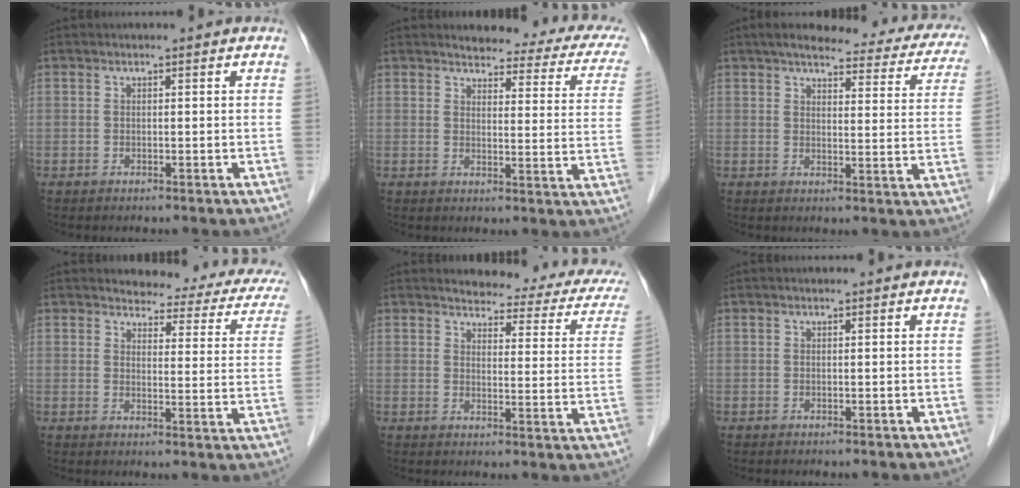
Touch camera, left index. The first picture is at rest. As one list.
[{"total": 15.5, "force": [13.5, 4.0, 6.5], "torque": [-0.047, -0.022, 0.127]}, {"total": 21.7, "force": [18.6, 5.4, 9.8], "torque": [-0.113, 0.006, 0.205]}, {"total": 14.4, "force": [12.7, 4.0, 5.5], "torque": [-0.037, -0.030, 0.118]}, {"total": 15.5, "force": [13.7, 3.8, 6.2], "torque": [-0.047, -0.032, 0.131]}, {"total": 0.0}]